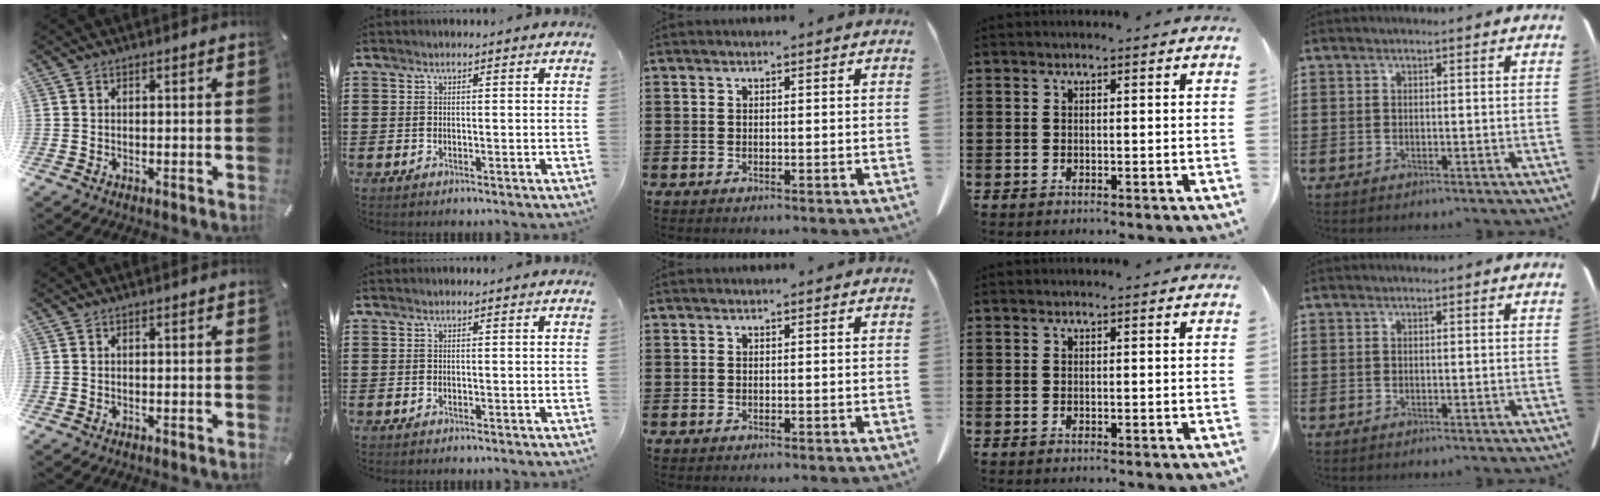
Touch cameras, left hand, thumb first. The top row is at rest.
{}